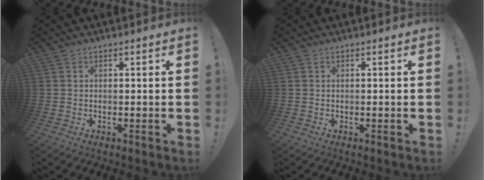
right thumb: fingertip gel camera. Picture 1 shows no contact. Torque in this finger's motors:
{"motor_torque": [0.02, -0.03, -0.15, 0.07, -0.07]}